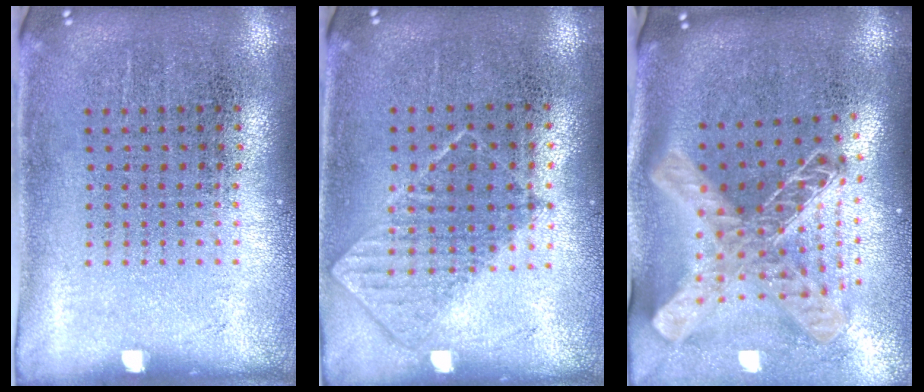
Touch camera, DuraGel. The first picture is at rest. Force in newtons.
{"total": 0.7, "press": 0.7, "slide": 0.2}
{"total": 2.6, "press": 1.9, "slide": 1.8}